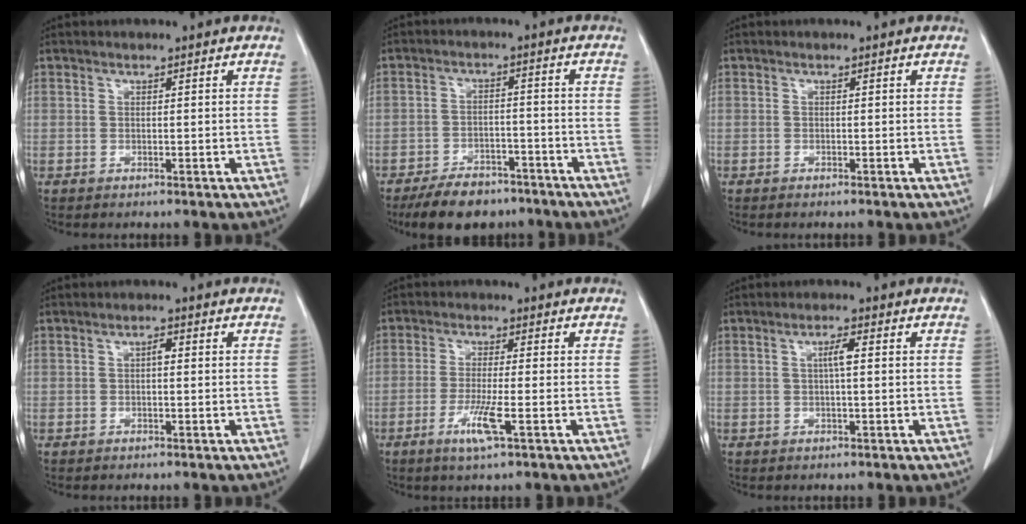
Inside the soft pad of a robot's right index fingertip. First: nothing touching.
{"total": 9.0, "force": [-7.2, 4.3, 3.4], "torque": [-0.052, 0.000, -0.115]}
{"total": 0.6, "force": [-0.5, 0.0, 0.3], "torque": [-0.008, -0.001, -0.008]}
{"total": 1.2, "force": [0.0, 0.4, 1.1], "torque": [-0.018, 0.004, 0.000]}
{"total": 5.0, "force": [-2.1, -0.1, 4.6], "torque": [-0.088, -0.011, -0.039]}
{"total": 2.3, "force": [0.3, 0.1, 2.2], "torque": [-0.041, 0.003, 0.004]}